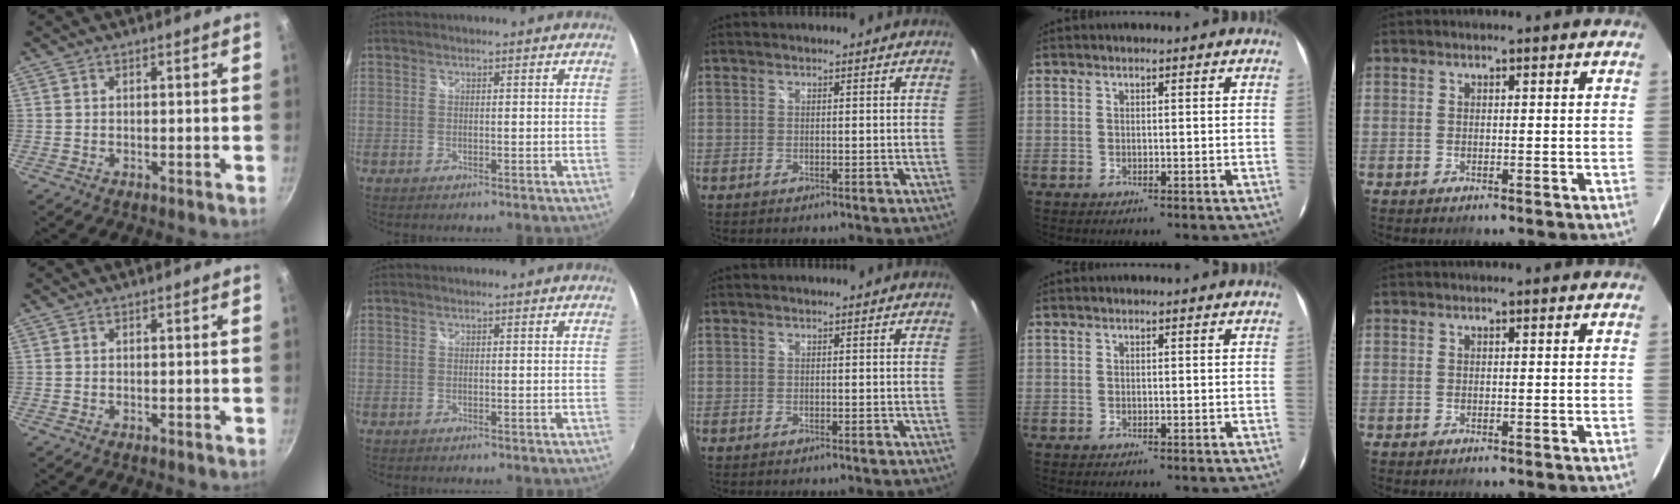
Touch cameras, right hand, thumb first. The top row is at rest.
{}